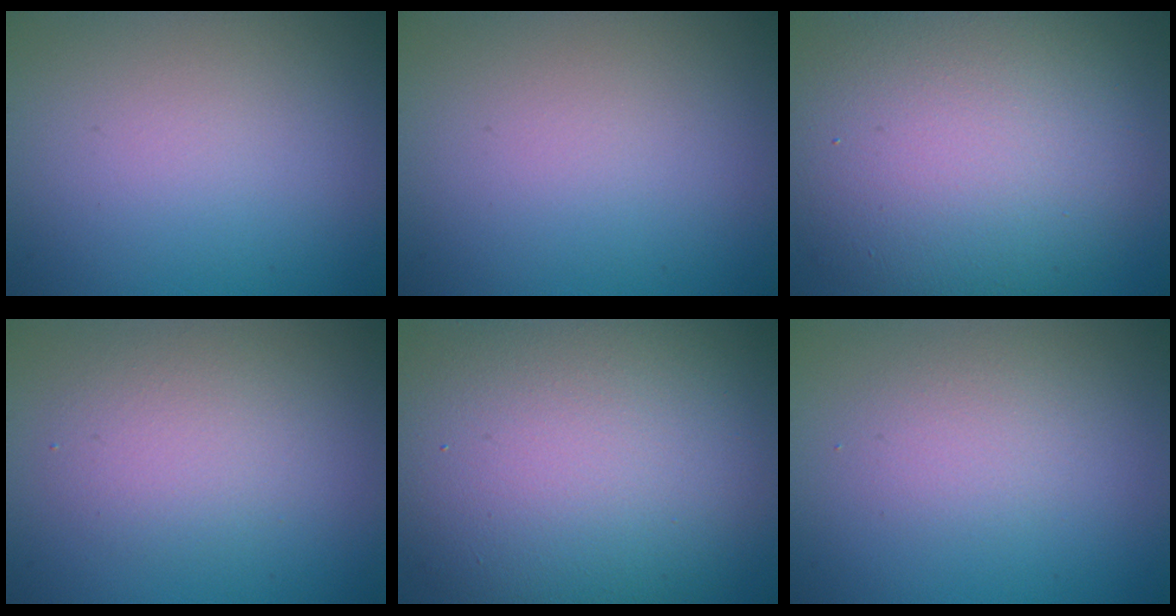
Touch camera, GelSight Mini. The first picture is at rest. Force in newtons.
{"total": 0.0}
{"total": 12.0, "press": 12.0, "slide": 1.1}
{"total": 2.9, "press": 2.9, "slide": 0.3}
{"total": 14.0, "press": 14.0, "slide": 0.6}
{"total": 1.8, "press": 1.8, "slide": 0.0}